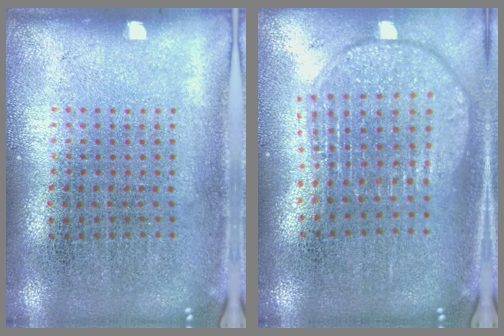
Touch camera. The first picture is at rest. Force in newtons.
{"total": 1.8, "press": 1.5, "slide": 1.0}